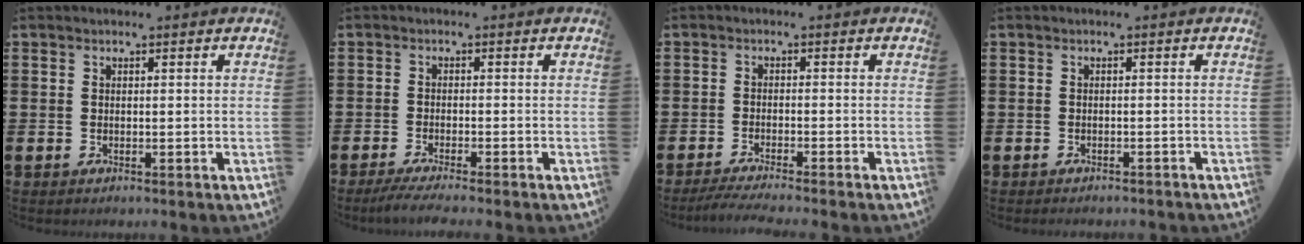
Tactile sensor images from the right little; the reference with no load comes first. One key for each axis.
{"total": 2.2, "fx": -1.6, "fy": 0.0, "fz": 1.5, "tx": -0.022, "ty": 0.000, "tz": -0.028}
{"total": 2.2, "fx": -1.8, "fy": -0.1, "fz": 1.3, "tx": -0.020, "ty": -0.001, "tz": -0.033}
{"total": 0.6, "fx": -0.6, "fy": 0.0, "fz": 0.0, "tx": -0.001, "ty": -0.002, "tz": -0.013}